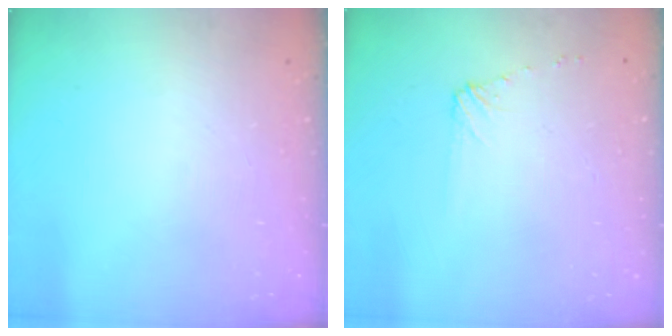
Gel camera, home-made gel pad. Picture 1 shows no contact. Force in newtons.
{"total": 4.8, "press": 4.7, "slide": 0.7}